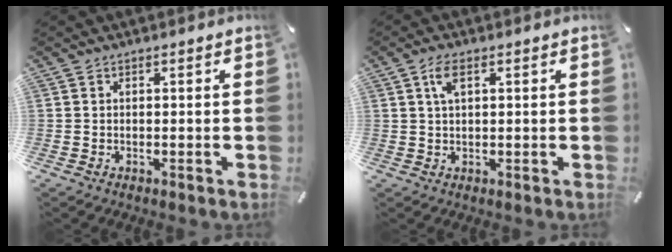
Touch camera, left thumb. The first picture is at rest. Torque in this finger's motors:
{"motor_torque": [0.66, 0.96, 0.50, -0.37, 0.02]}